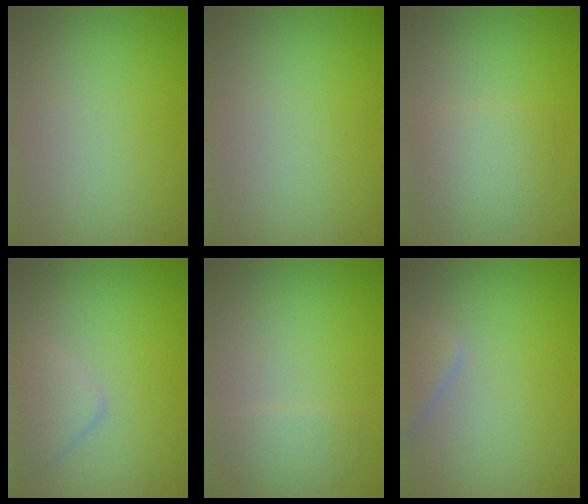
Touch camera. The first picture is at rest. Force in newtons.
{"total": 0.0}
{"total": 2.3, "press": 2.3, "slide": 0.0}
{"total": 2.1, "press": 2.1, "slide": 0.2}
{"total": 1.5, "press": 1.5, "slide": 0.1}
{"total": 2.1, "press": 2.1, "slide": 0.1}